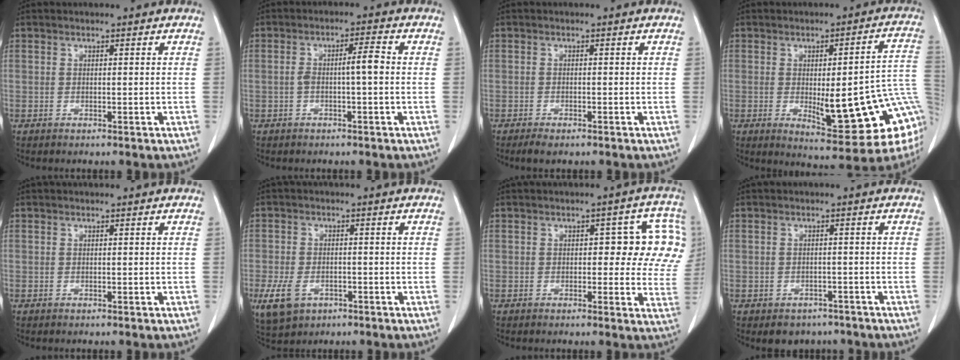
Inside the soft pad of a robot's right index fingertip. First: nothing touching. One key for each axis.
{"total": 3.9, "fx": -0.4, "fy": 0.4, "fz": 3.9, "tx": -0.072, "ty": 0.013, "tz": -0.004}
{"total": 2.3, "fx": -1.6, "fy": 0.7, "fz": 1.4, "tx": -0.026, "ty": -0.004, "tz": -0.024}
{"total": 20.2, "fx": -3.4, "fy": 4.1, "fz": 19.5, "tx": -0.176, "ty": 0.010, "tz": -0.025}
{"total": 0.0}
{"total": 6.5, "fx": -2.9, "fy": 4.5, "fz": 3.7, "tx": -0.079, "ty": -0.005, "tz": -0.040}
{"total": 9.7, "fx": 1.6, "fy": 4.5, "fz": 8.4, "tx": -0.070, "ty": 0.026, "tz": 0.014}
{"total": 4.2, "fx": -3.1, "fy": 2.7, "fz": 0.5, "tx": 0.003, "ty": 0.012, "tz": -0.038}